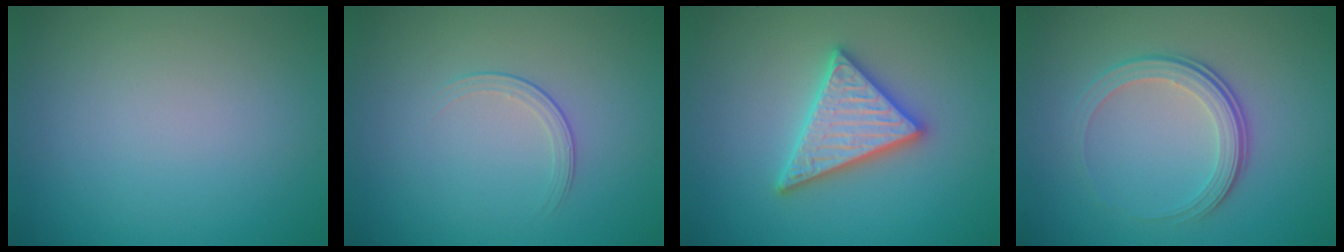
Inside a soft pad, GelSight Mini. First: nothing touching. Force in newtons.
{"total": 1.5, "press": 0.7, "slide": 1.4}
{"total": 5.0, "press": 5.0, "slide": 0.6}
{"total": 3.6, "press": 2.5, "slide": 2.6}